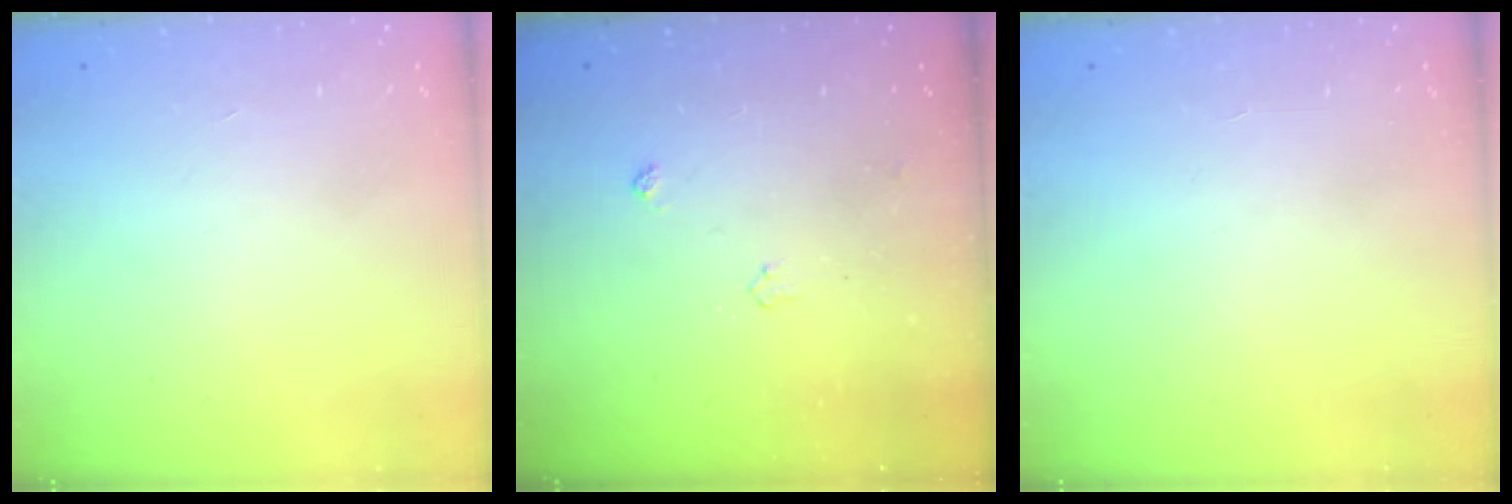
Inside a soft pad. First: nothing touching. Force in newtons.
{"total": 3.3, "press": 3.2, "slide": 0.6}
{"total": 0.0}